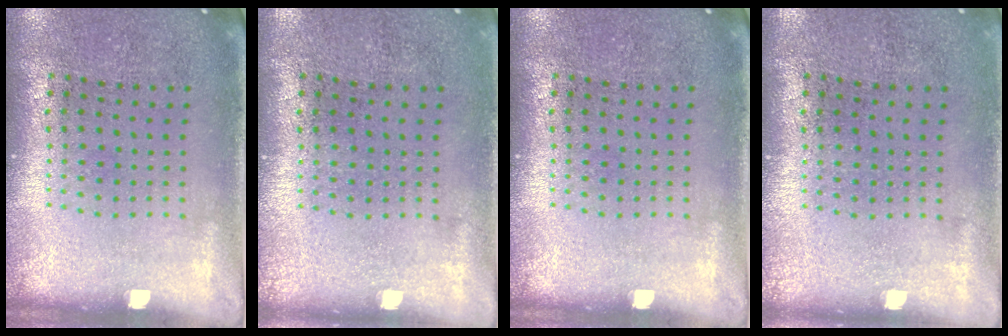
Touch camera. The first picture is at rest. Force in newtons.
{"total": 0.0}
{"total": 0.0}
{"total": 0.0}